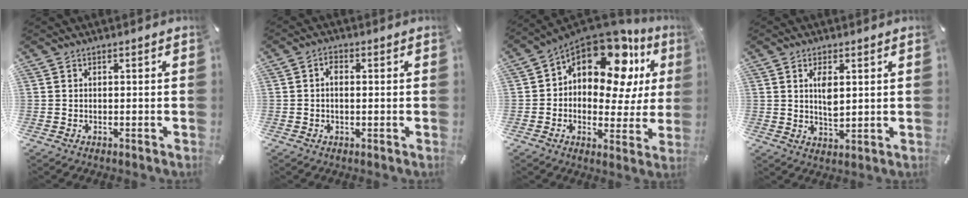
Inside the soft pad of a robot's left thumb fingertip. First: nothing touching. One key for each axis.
{"total": 1.9, "fx": 0.0, "fy": 1.1, "fz": 1.5, "tx": -0.031, "ty": 0.004, "tz": -0.002}
{"total": 16.4, "fx": 9.0, "fy": 8.9, "fz": 10.4, "tx": -0.158, "ty": -0.072, "tz": 0.153}
{"total": 5.4, "fx": 1.7, "fy": 2.5, "fz": 4.4, "tx": -0.093, "ty": -0.008, "tz": 0.021}